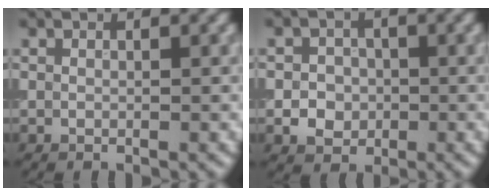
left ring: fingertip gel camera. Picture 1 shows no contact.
{"total": 2.9, "force": [-0.6, 2.6, 1.1], "torque": [0.002, -0.003, -0.022]}